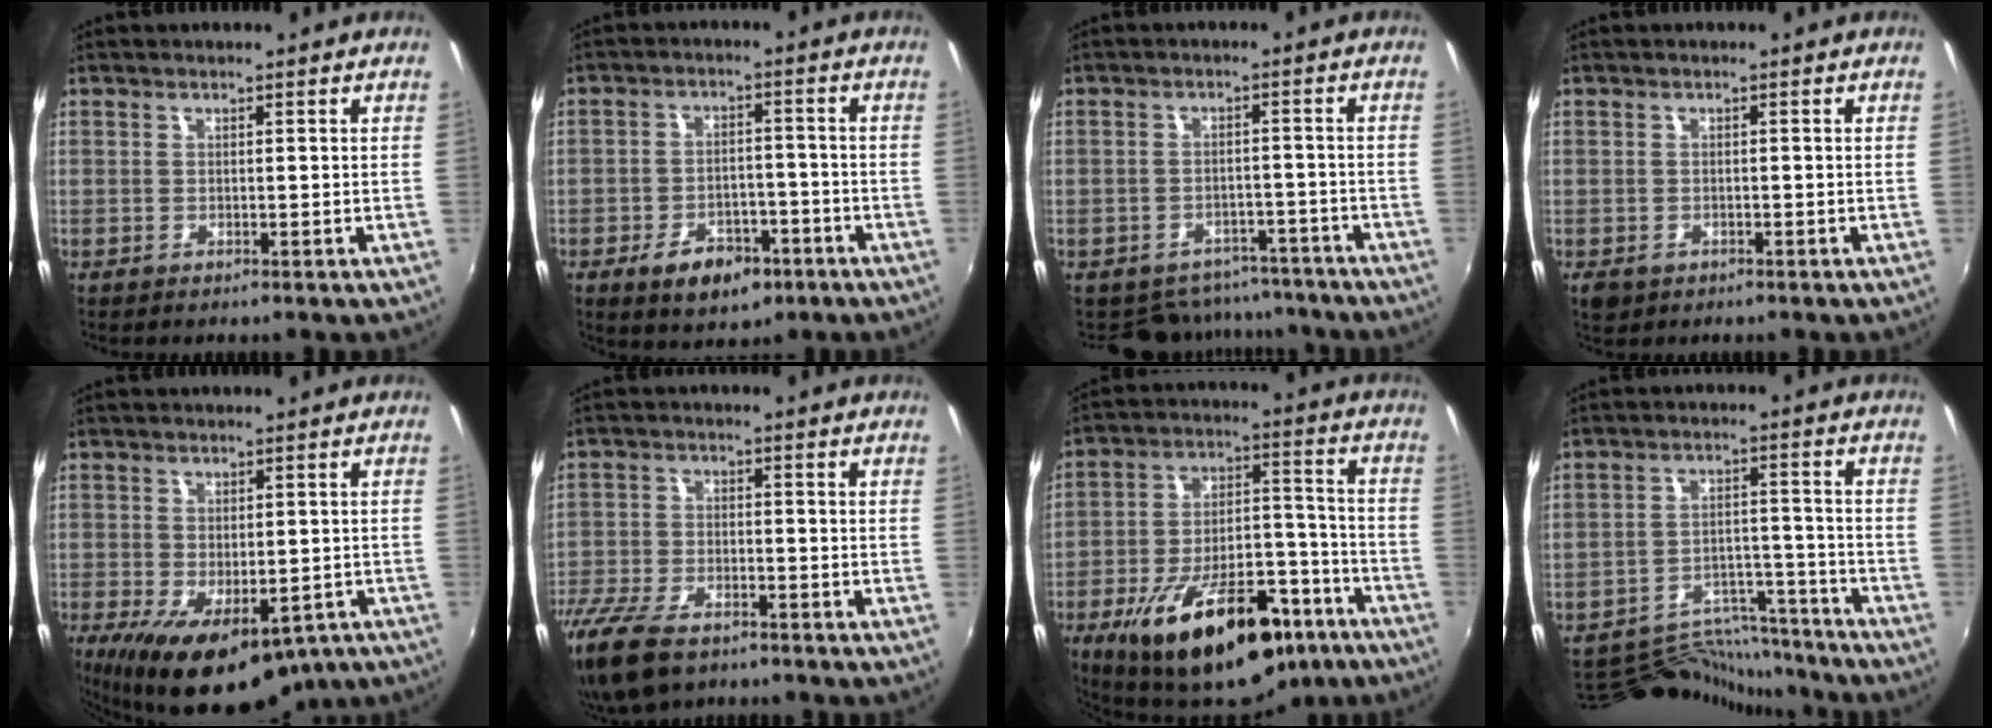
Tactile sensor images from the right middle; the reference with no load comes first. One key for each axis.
{"total": 8.5, "fx": -4.8, "fy": 5.3, "fz": 4.6, "tx": -0.097, "ty": 0.008, "tz": -0.061}
{"total": 9.7, "fx": -8.2, "fy": 5.1, "fz": 1.5, "tx": -0.036, "ty": 0.015, "tz": -0.098}
{"total": 2.8, "fx": -1.3, "fy": 2.1, "fz": 1.3, "tx": -0.027, "ty": -0.008, "tz": -0.018}
{"total": 14.0, "fx": -7.8, "fy": 7.0, "fz": 9.3, "tx": -0.165, "ty": -0.042, "tz": -0.104}
{"total": 13.6, "fx": -9.9, "fy": 6.1, "fz": 7.1, "tx": -0.179, "ty": -0.041, "tz": -0.186}
{"total": 25.7, "fx": -16.0, "fy": 11.4, "fz": 16.6, "tx": -0.284, "ty": 0.001, "tz": -0.226}
{"total": 13.4, "fx": -12.9, "fy": 3.6, "fz": 1.3, "tx": -0.035, "ty": 0.031, "tz": -0.189}